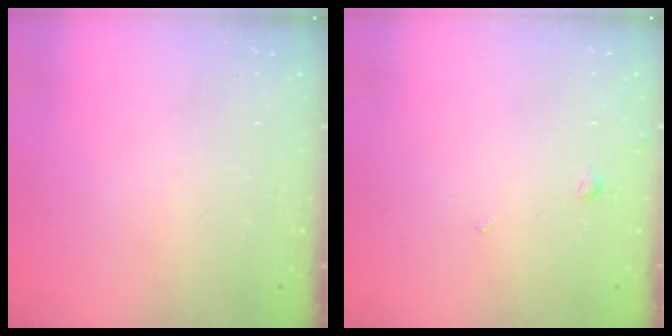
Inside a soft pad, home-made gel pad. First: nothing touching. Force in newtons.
{"total": 2.1, "press": 2.1, "slide": 0.5}